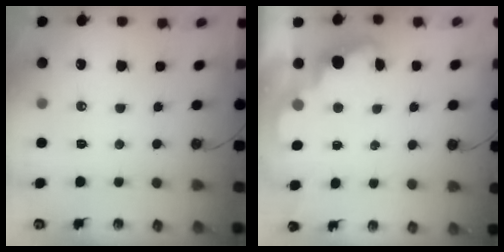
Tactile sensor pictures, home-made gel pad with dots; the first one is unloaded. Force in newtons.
{"total": 2.5, "press": 2.4, "slide": 0.5}